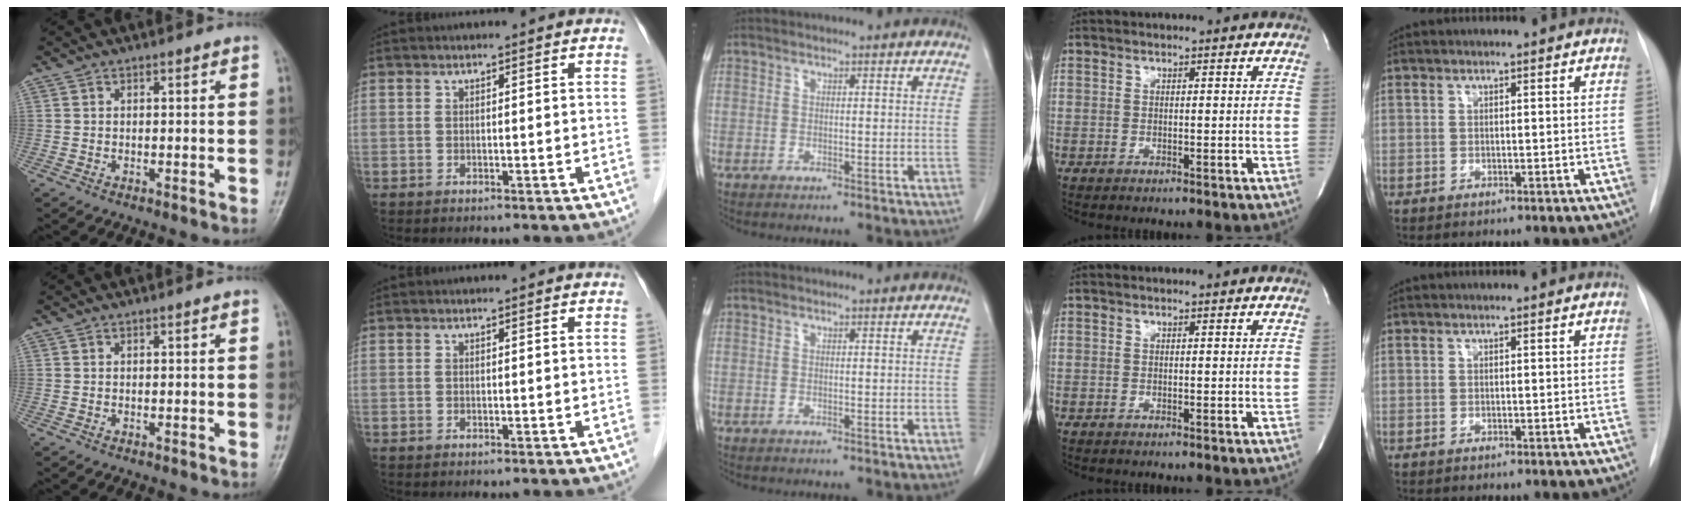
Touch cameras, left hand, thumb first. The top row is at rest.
{}